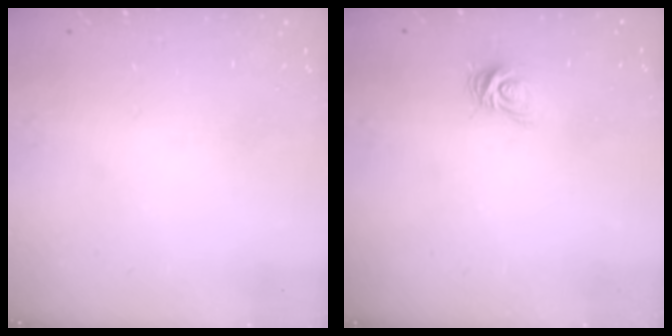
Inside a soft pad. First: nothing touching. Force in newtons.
{"total": 6.9, "press": 6.9, "slide": 0.5}